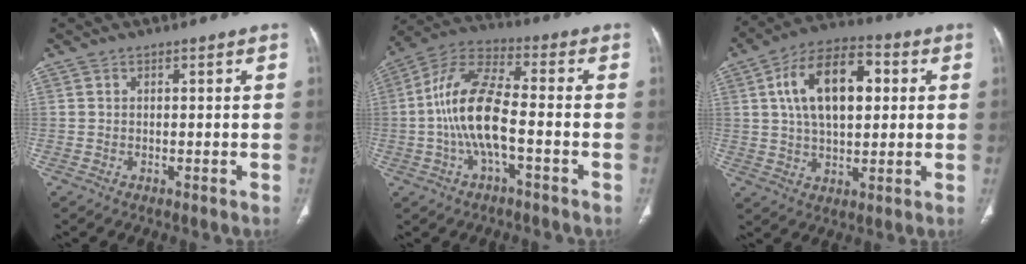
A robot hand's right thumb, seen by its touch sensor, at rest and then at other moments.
{"total": 13.3, "force": [-2.3, 5.0, 12.2], "torque": [-0.256, 0.042, -0.048]}
{"total": 15.9, "force": [3.5, 8.8, 12.7], "torque": [-0.202, 0.014, 0.056]}